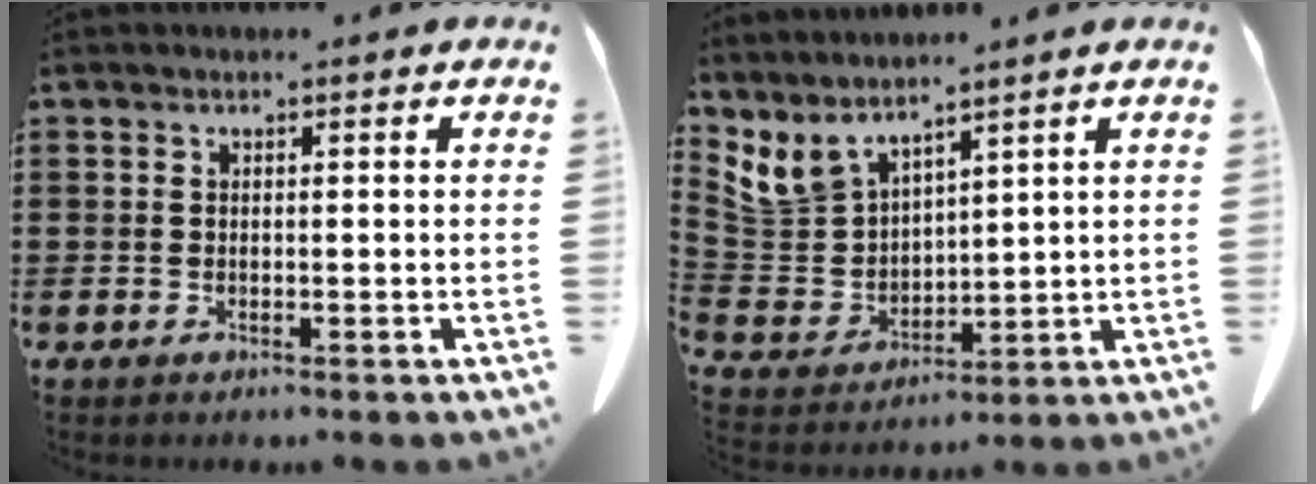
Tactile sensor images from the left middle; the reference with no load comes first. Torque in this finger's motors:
{"motor_torque": [2.14, 0.00, -0.11, -0.03]}